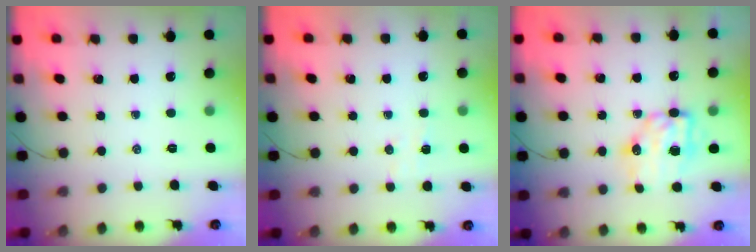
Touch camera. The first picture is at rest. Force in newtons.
{"total": 3.4, "press": 3.3, "slide": 0.9}
{"total": 9.1, "press": 9.0, "slide": 1.4}